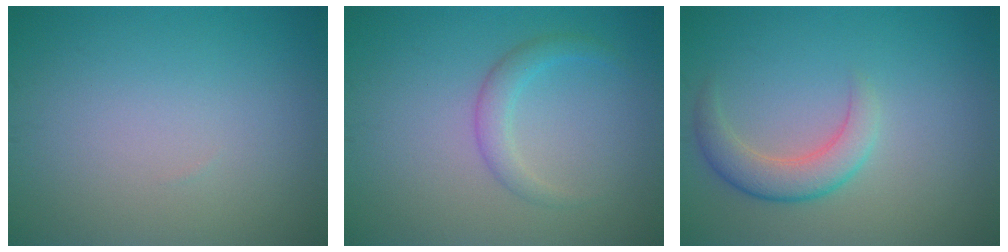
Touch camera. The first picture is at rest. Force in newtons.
{"total": 1.5, "press": 1.5, "slide": 0.1}
{"total": 3.4, "press": 3.4, "slide": 0.2}